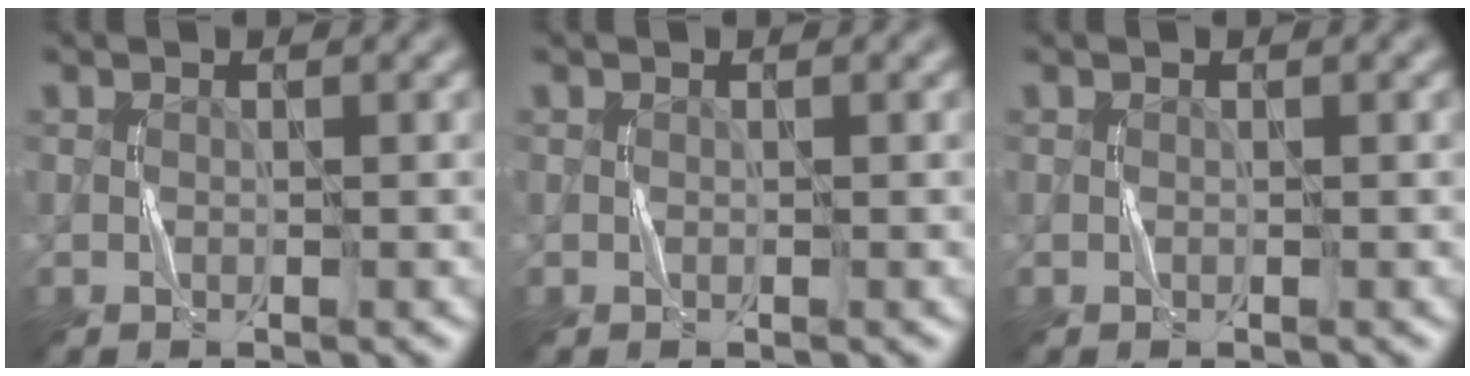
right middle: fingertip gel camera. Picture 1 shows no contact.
{"total": 0.0}
{"total": 0.0}